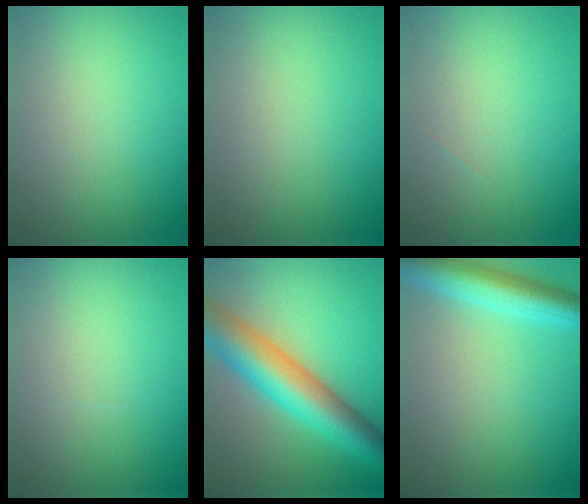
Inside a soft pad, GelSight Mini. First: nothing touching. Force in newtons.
{"total": 0.0}
{"total": 0.0}
{"total": 0.0}
{"total": 9.5, "press": 9.5, "slide": 0.1}
{"total": 5.6, "press": 5.6, "slide": 0.3}